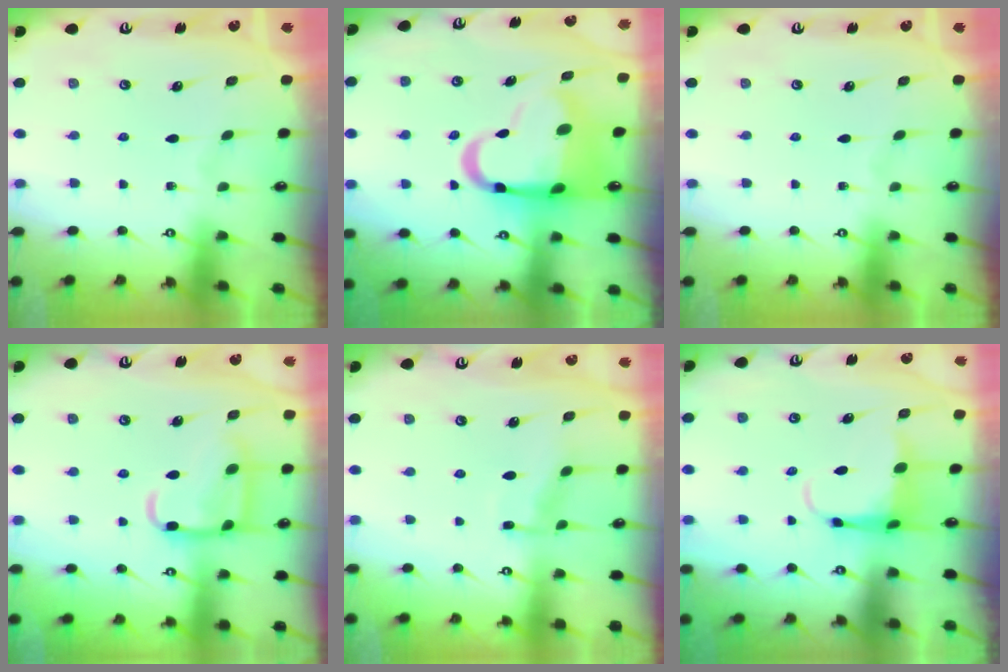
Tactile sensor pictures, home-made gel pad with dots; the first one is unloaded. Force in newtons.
{"total": 13.6, "press": 13.2, "slide": 3.2}
{"total": 0.0}
{"total": 13.2, "press": 13.1, "slide": 1.4}
{"total": 6.8, "press": 6.8, "slide": 0.6}
{"total": 5.3, "press": 5.1, "slide": 1.3}